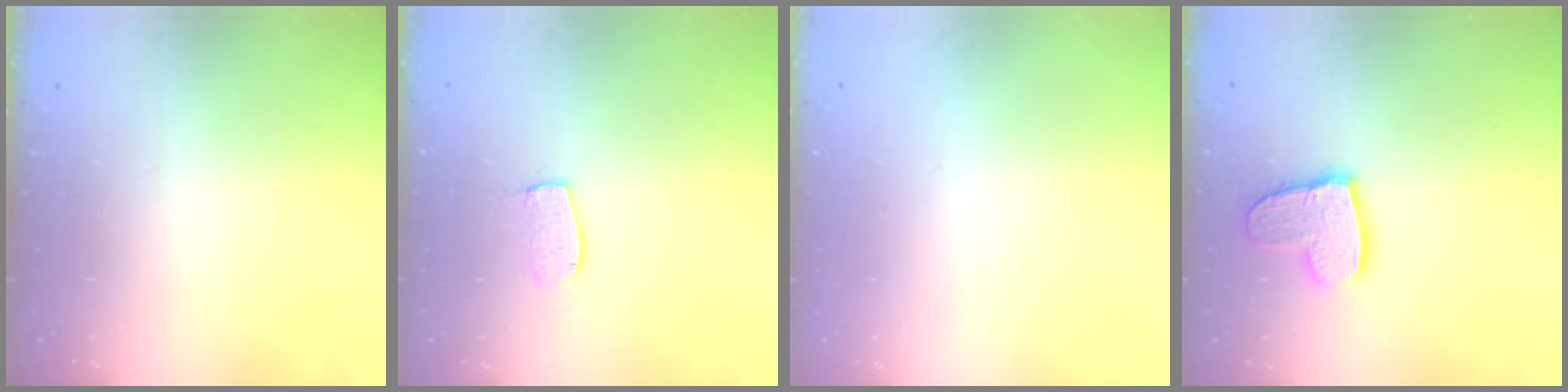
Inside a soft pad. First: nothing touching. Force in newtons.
{"total": 6.5, "press": 6.5, "slide": 0.5}
{"total": 0.5, "press": 0.5, "slide": 0.1}
{"total": 12.2, "press": 12.2, "slide": 1.0}